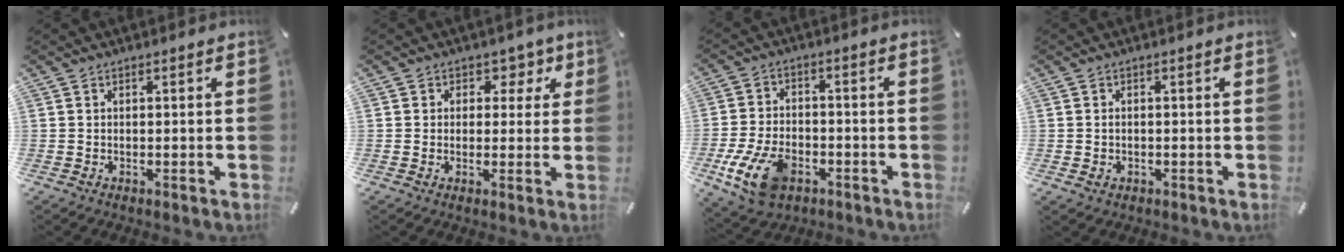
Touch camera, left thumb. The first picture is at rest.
{"total": 5.0, "force": [1.5, 4.4, 1.8], "torque": [0.000, -0.005, 0.017]}
{"total": 12.1, "force": [-5.2, 7.5, 7.9], "torque": [-0.173, 0.016, -0.092]}
{"total": 1.3, "force": [-0.2, 1.1, 0.8], "torque": [-0.016, 0.004, -0.005]}